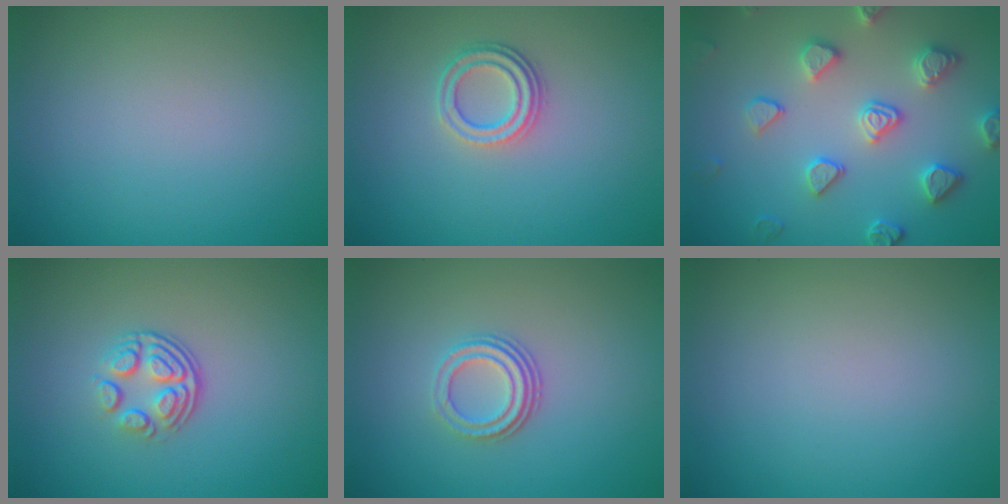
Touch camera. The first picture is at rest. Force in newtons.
{"total": 2.8, "press": 2.3, "slide": 1.6}
{"total": 4.4, "press": 4.3, "slide": 0.6}
{"total": 3.5, "press": 2.4, "slide": 2.5}
{"total": 3.0, "press": 2.2, "slide": 2.0}
{"total": 0.0}